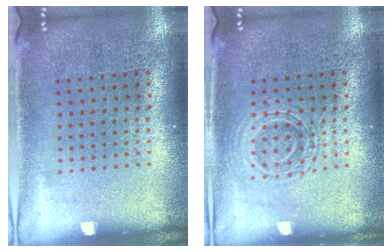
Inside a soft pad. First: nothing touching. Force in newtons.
{"total": 2.5, "press": 2.5, "slide": 0.5}